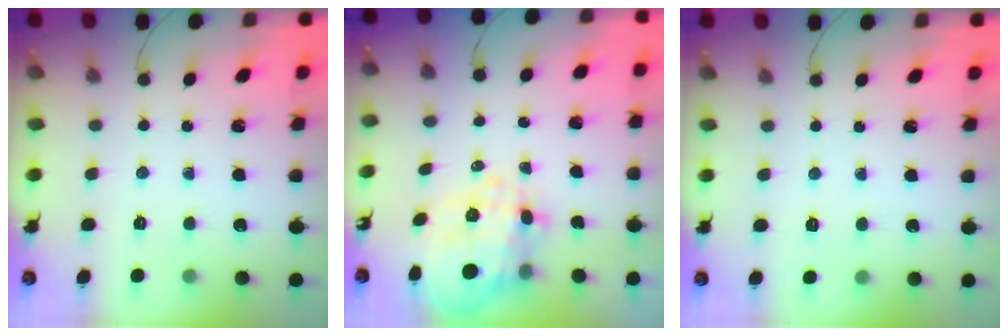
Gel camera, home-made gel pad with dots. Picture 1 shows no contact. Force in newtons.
{"total": 10.5, "press": 10.2, "slide": 2.5}
{"total": 2.0, "press": 1.3, "slide": 1.5}